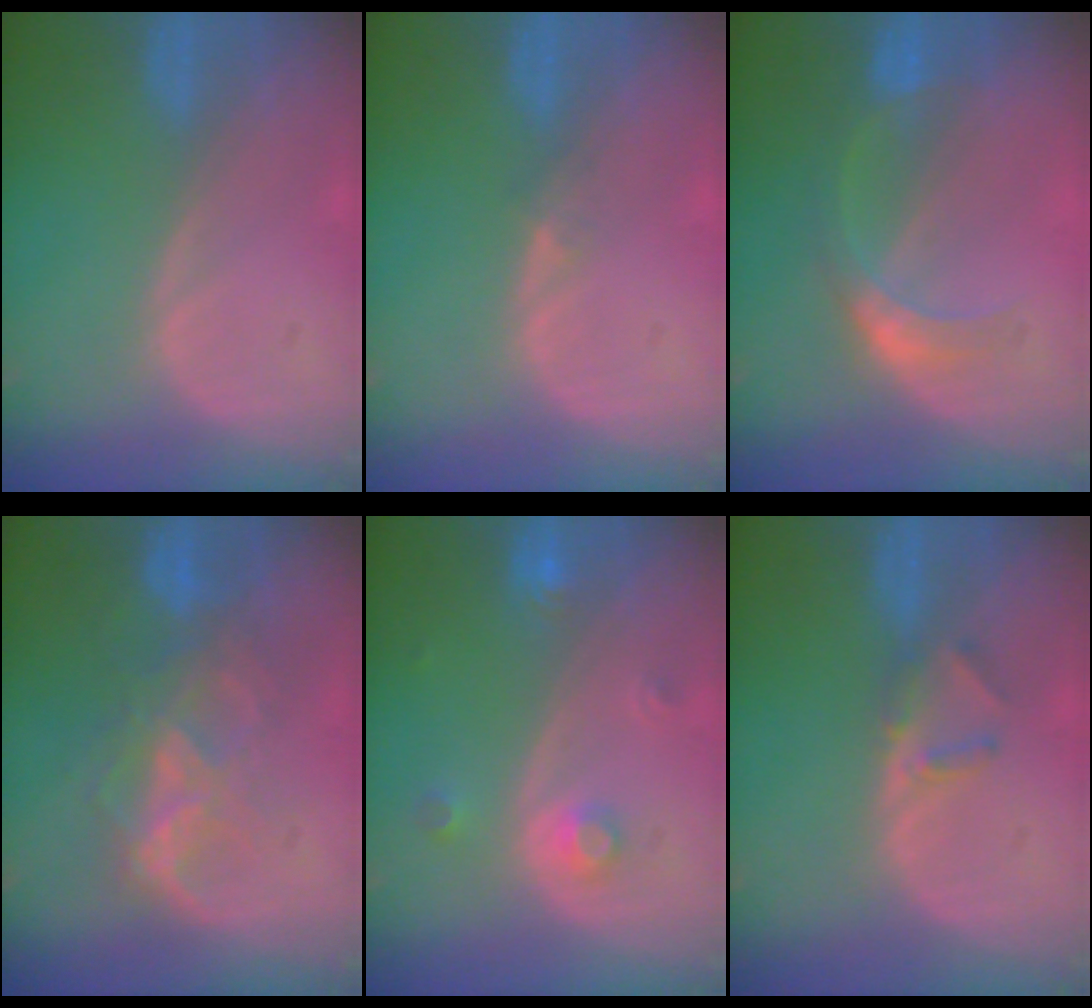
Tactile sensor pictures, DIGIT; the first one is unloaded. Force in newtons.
{"total": 0.9, "press": 0.7, "slide": 0.6}
{"total": 5.2, "press": 4.8, "slide": 2.1}
{"total": 8.2, "press": 7.3, "slide": 3.7}
{"total": 3.1, "press": 2.9, "slide": 1.2}
{"total": 2.5, "press": 2.3, "slide": 1.0}